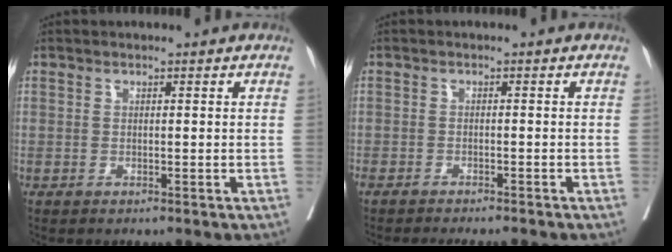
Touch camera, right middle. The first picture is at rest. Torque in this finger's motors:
{"motor_torque": [0.11, -0.10, 0.06, 0.04]}